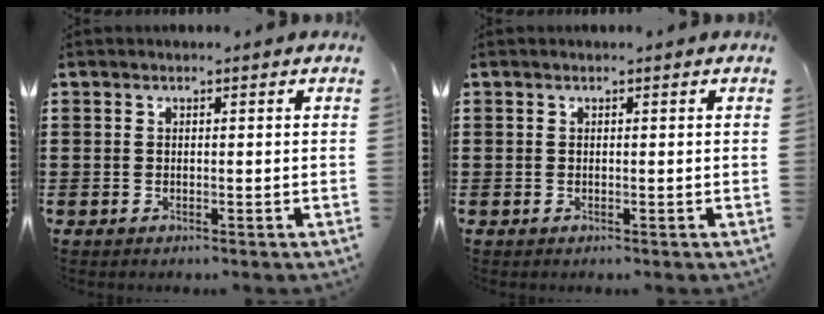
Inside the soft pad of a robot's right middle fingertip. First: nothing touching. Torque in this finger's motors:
{"motor_torque": [0.12, -0.11, -0.01, 0.01]}